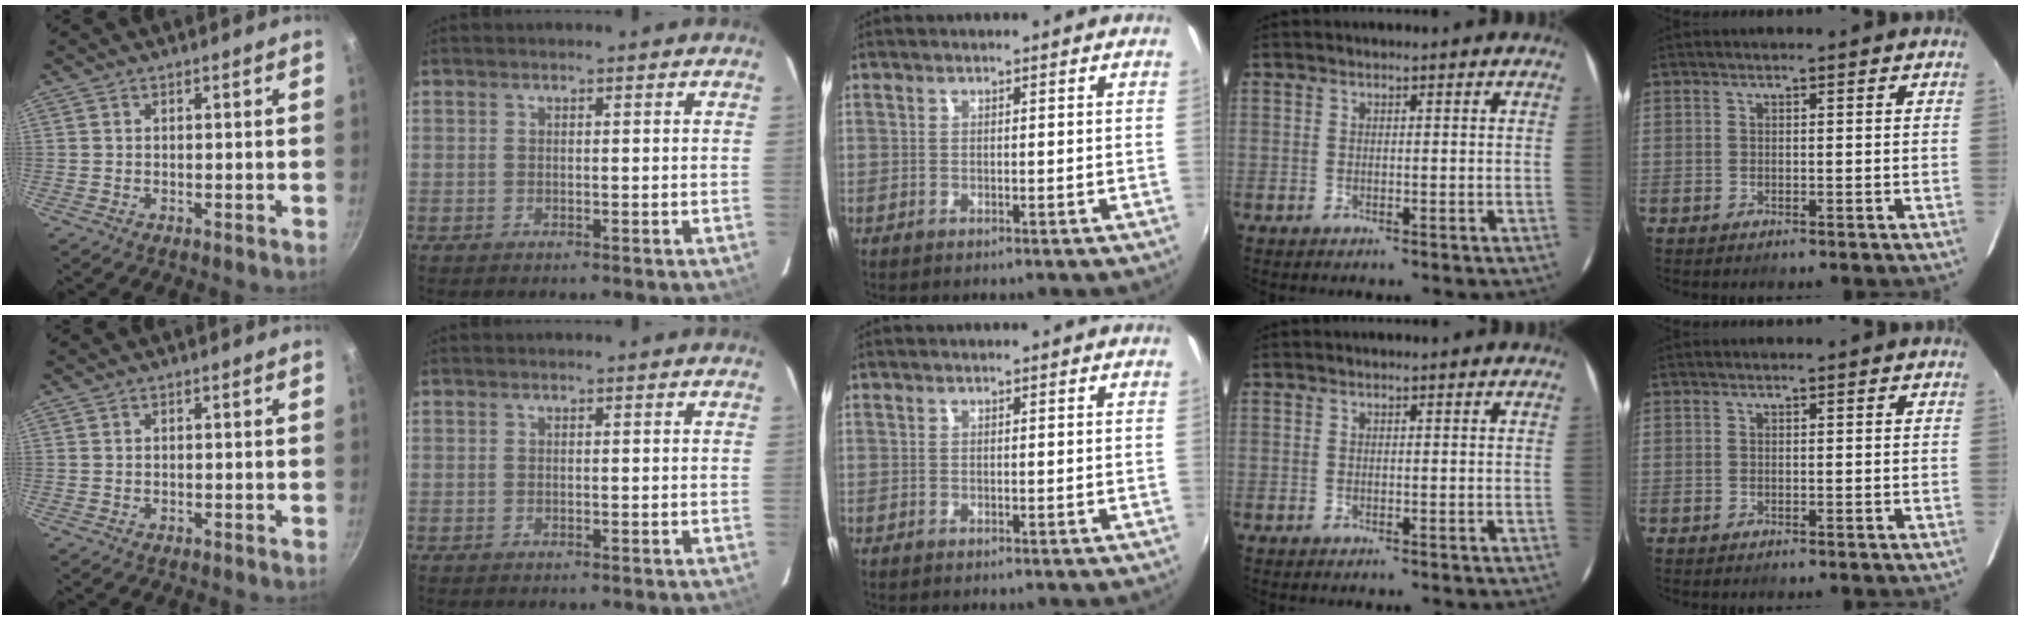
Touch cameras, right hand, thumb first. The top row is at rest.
{}